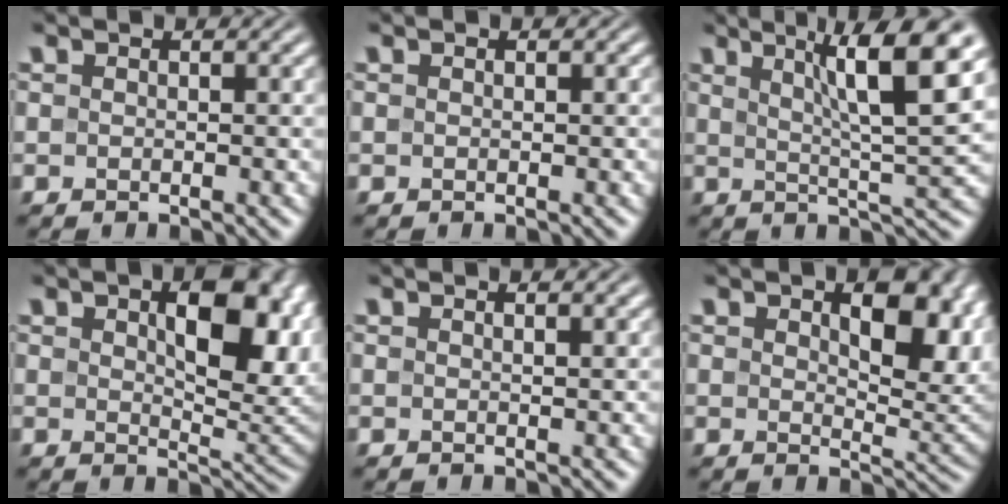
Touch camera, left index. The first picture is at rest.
{"total": 0.0}
{"total": 9.2, "force": [3.9, 1.5, 8.2], "torque": [-0.112, 0.010, 0.062]}
{"total": 9.3, "force": [2.4, 4.3, 7.9], "torque": [-0.114, 0.001, 0.042]}
{"total": 1.1, "force": [0.8, 0.3, 0.7], "torque": [-0.007, 0.004, 0.010]}
{"total": 8.6, "force": [2.5, 4.1, 7.2], "torque": [-0.101, -0.004, 0.045]}